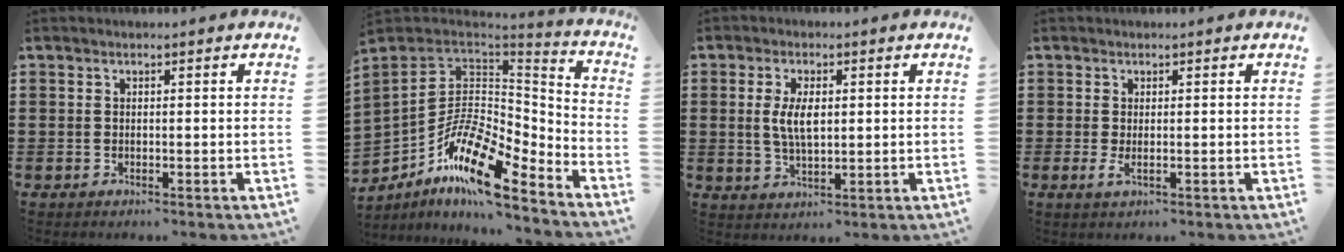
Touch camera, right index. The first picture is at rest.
{"total": 14.8, "force": [-8.1, 6.3, 10.7], "torque": [-0.213, 0.009, -0.156]}
{"total": 5.2, "force": [0.6, 2.3, 4.6], "torque": [-0.100, 0.005, 0.006]}
{"total": 1.5, "force": [0.0, 0.4, 1.5], "torque": [-0.028, -0.003, 0.001]}